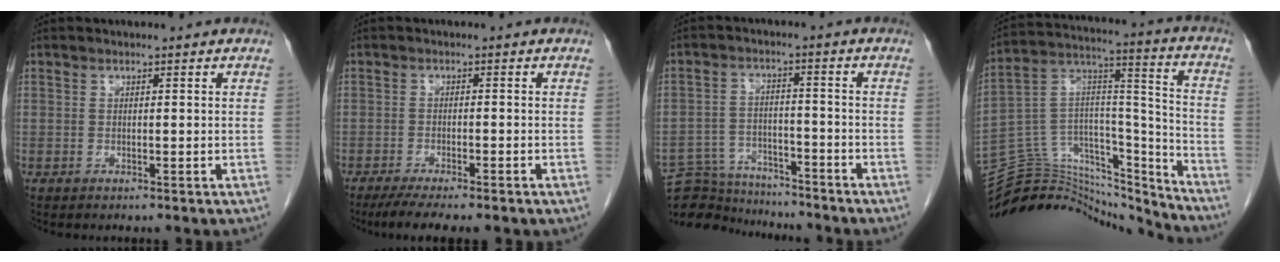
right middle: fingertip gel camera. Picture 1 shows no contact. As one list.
[{"total": 7.4, "force": [-5.8, 1.1, 4.6], "torque": [-0.062, -0.013, -0.085]}, {"total": 11.0, "force": [-10.6, 2.5, 1.2], "torque": [-0.019, 0.016, -0.169]}, {"total": 23.7, "force": [-22.6, 5.8, 4.1], "torque": [-0.098, 0.055, -0.357]}]